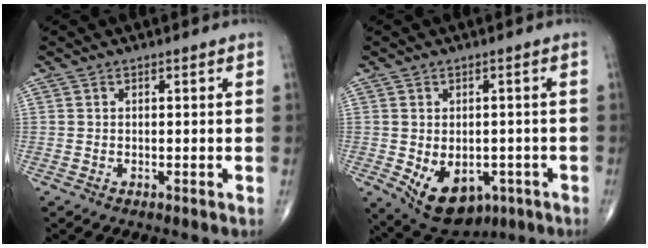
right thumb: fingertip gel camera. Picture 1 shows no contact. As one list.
[{"total": 11.8, "force": [-4.1, 7.9, 7.8], "torque": [-0.099, 0.001, -0.041]}]